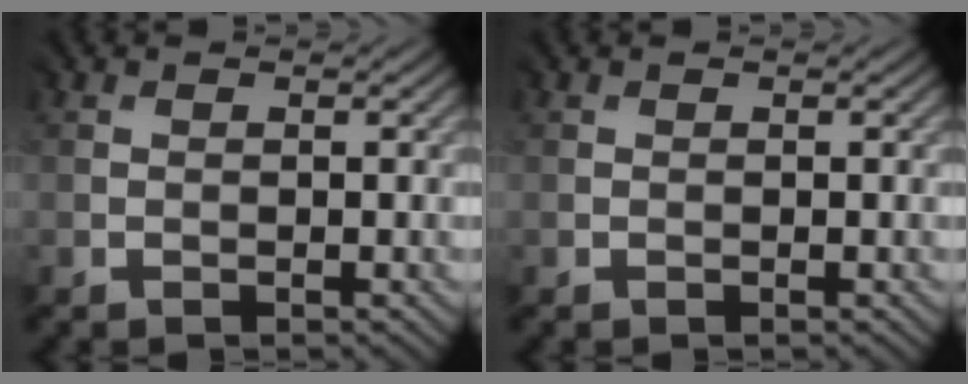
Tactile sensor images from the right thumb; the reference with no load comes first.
{"total": 0.0}